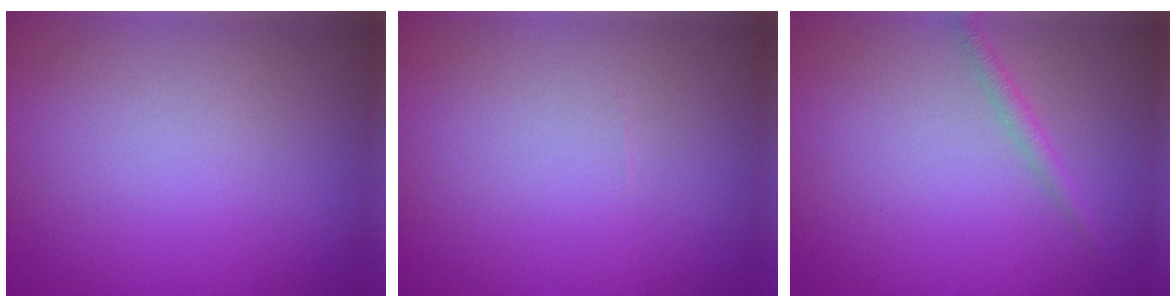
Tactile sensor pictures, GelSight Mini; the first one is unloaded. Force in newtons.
{"total": 0.0}
{"total": 1.3, "press": 1.3, "slide": 0.0}